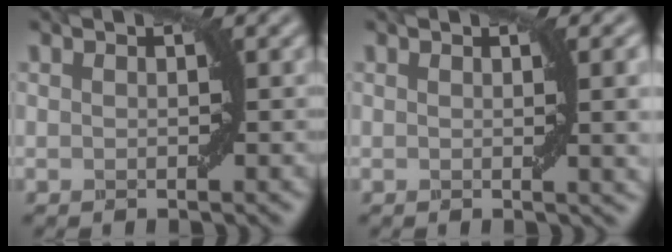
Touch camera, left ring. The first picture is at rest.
{"total": 3.7, "force": [0.5, 0.9, 3.5], "torque": [-0.038, 0.004, 0.008]}